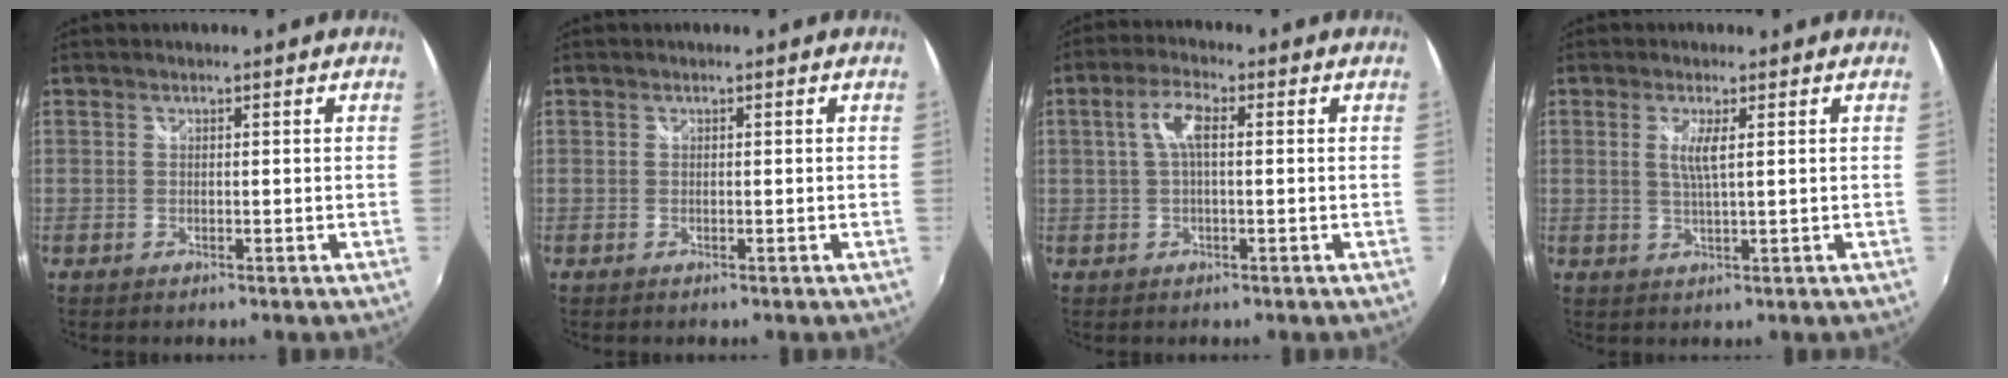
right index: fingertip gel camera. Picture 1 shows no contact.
{"total": 0.0}
{"total": 4.8, "force": [0.6, 1.5, 4.5], "torque": [-0.089, 0.010, 0.012]}
{"total": 3.3, "force": [0.9, 0.0, 3.1], "torque": [-0.061, -0.006, 0.015]}